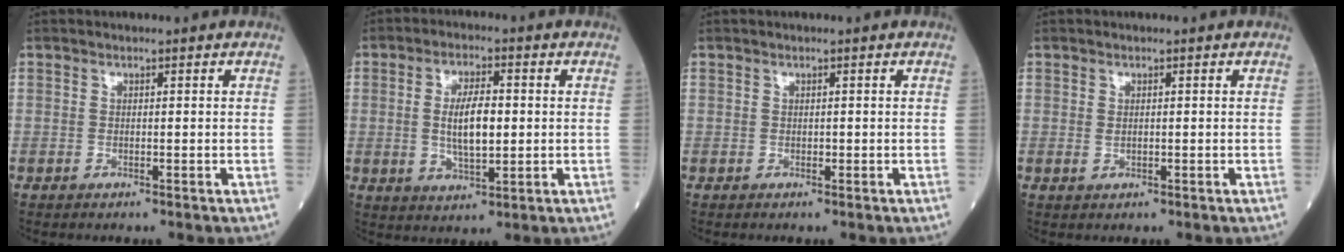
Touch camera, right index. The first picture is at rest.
{"total": 7.3, "force": [0.2, 2.4, 6.8], "torque": [-0.131, 0.001, 0.005]}
{"total": 0.0}
{"total": 1.0, "force": [0.0, 0.5, 0.9], "torque": [-0.017, -0.002, 0.003]}